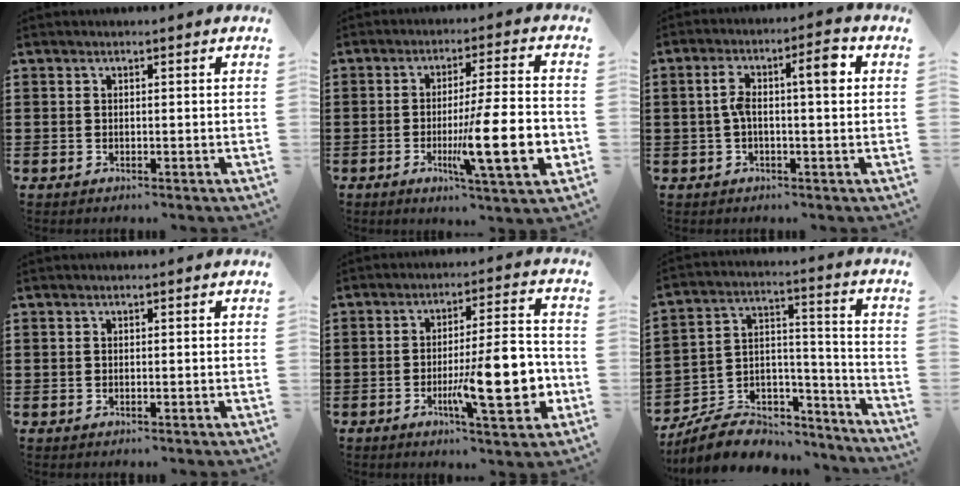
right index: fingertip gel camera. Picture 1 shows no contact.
{"total": 14.6, "force": [-3.3, 2.4, 14.0], "torque": [-0.231, -0.012, -0.053]}
{"total": 7.0, "force": [0.9, 2.0, 6.7], "torque": [-0.122, 0.009, 0.009]}
{"total": 0.0}
{"total": 14.7, "force": [-3.6, 4.1, 13.6], "torque": [-0.197, -0.009, -0.059]}
{"total": 8.0, "force": [-6.5, 3.9, 2.5], "torque": [-0.055, 0.015, -0.123]}